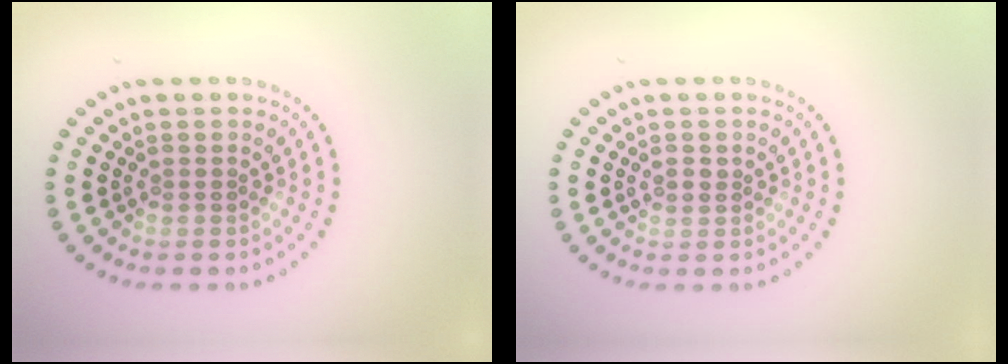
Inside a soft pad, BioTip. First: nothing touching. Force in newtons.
{"total": 0.6, "press": 0.6, "slide": 0.1}